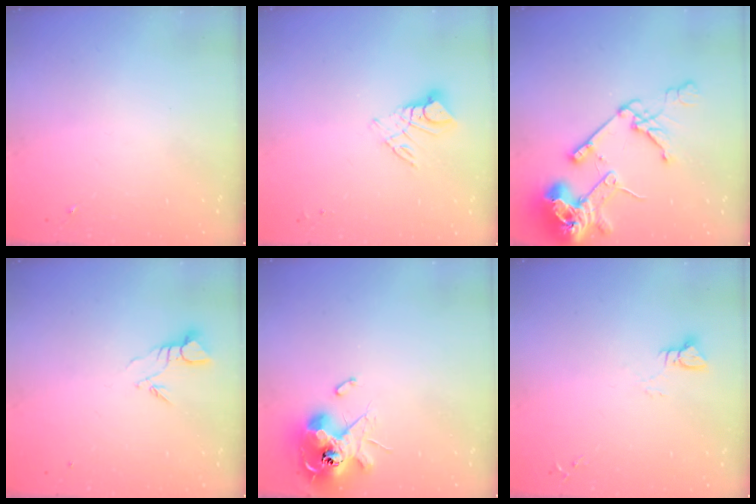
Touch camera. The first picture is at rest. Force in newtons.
{"total": 8.8, "press": 8.8, "slide": 0.8}
{"total": 18.6, "press": 18.4, "slide": 2.4}
{"total": 3.9, "press": 3.9, "slide": 0.2}
{"total": 13.1, "press": 13.0, "slide": 1.6}
{"total": 3.0, "press": 3.0, "slide": 0.3}